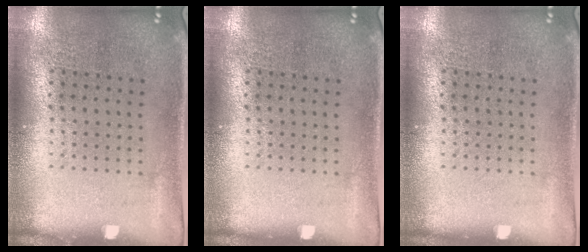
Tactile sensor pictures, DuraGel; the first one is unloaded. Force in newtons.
{"total": 0.0}
{"total": 0.0}